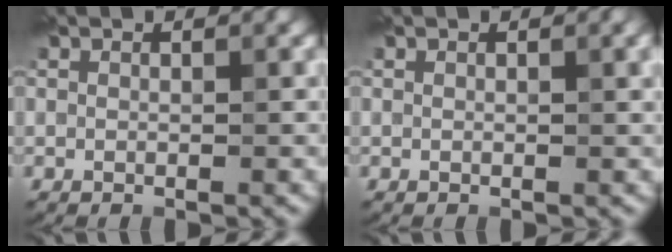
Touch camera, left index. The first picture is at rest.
{"total": 1.3, "force": [0.5, 0.4, 1.2], "torque": [-0.015, 0.000, 0.010]}